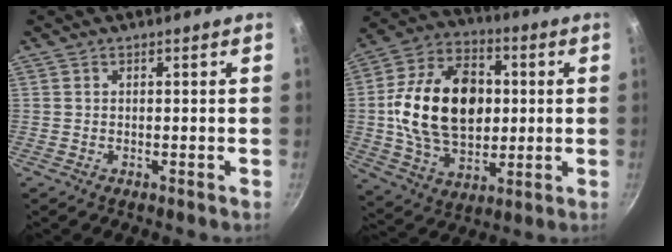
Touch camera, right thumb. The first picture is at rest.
{"total": 22.2, "force": [1.5, 15.3, 16.0], "torque": [-0.248, 0.017, 0.023]}